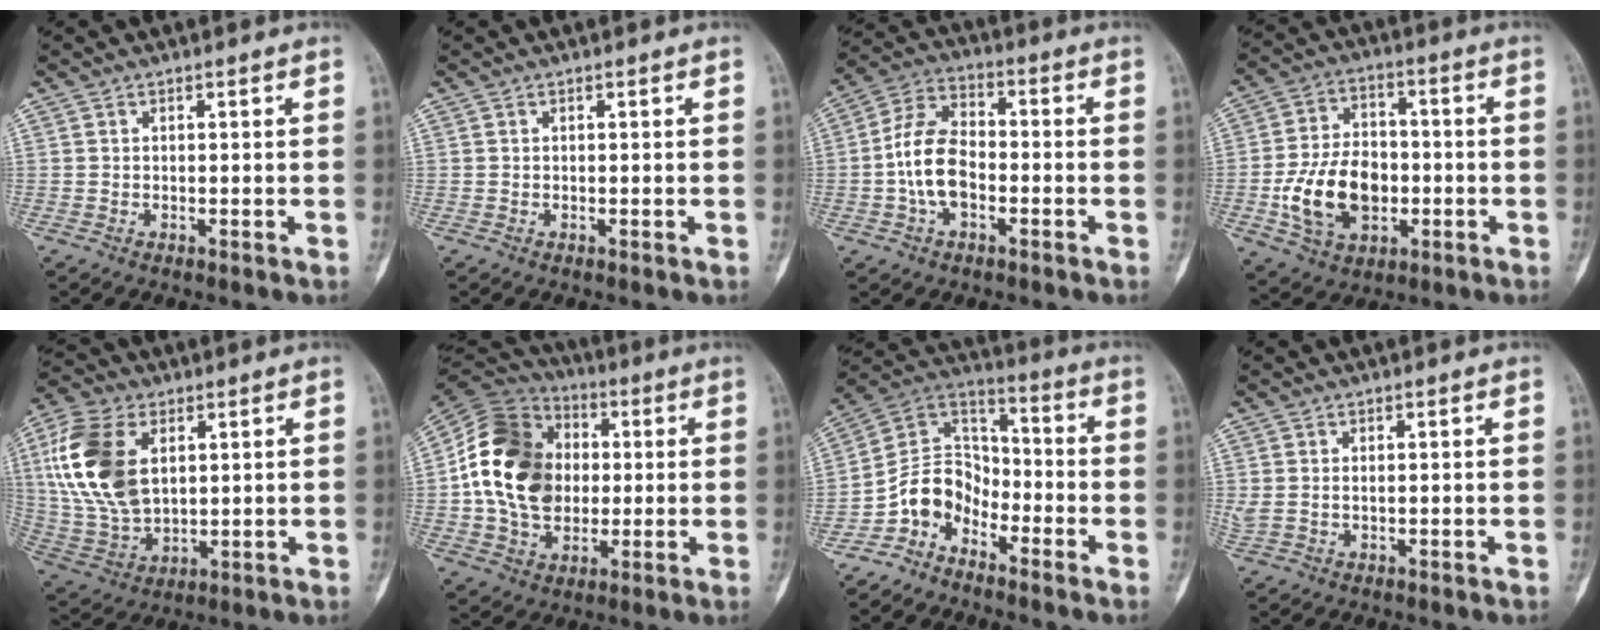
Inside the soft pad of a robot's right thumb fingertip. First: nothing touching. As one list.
[{"total": 0.0}, {"total": 11.2, "force": [-2.2, 6.9, 8.5], "torque": [-0.157, 0.032, -0.050]}, {"total": 15.1, "force": [-3.0, 10.5, 10.4], "torque": [-0.165, 0.019, -0.046]}, {"total": 17.7, "force": [4.6, 10.8, 13.2], "torque": [-0.272, -0.008, 0.095]}, {"total": 20.6, "force": [0.9, 15.5, 13.5], "torque": [-0.232, 0.017, 0.017]}, {"total": 10.2, "force": [-6.3, 7.1, 3.8], "torque": [-0.049, 0.081, -0.140]}, {"total": 2.0, "force": [0.4, 1.1, 1.6], "torque": [-0.054, 0.010, 0.017]}]